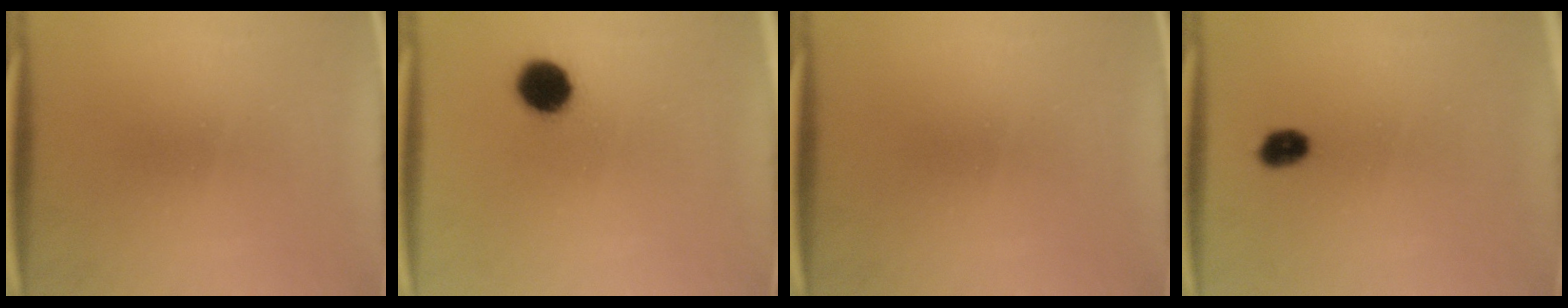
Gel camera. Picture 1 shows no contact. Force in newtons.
{"total": 6.9}
{"total": 0.0}
{"total": 2.8}